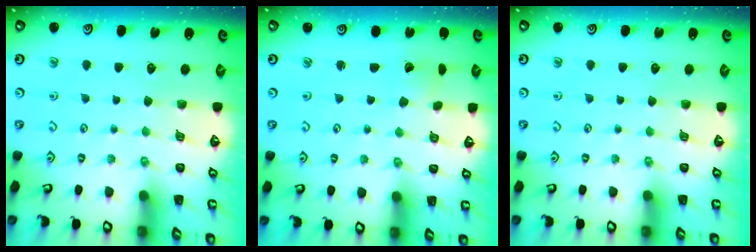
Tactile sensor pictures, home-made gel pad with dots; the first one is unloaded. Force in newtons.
{"total": 1.7, "press": 1.7, "slide": 0.3}
{"total": 0.0}